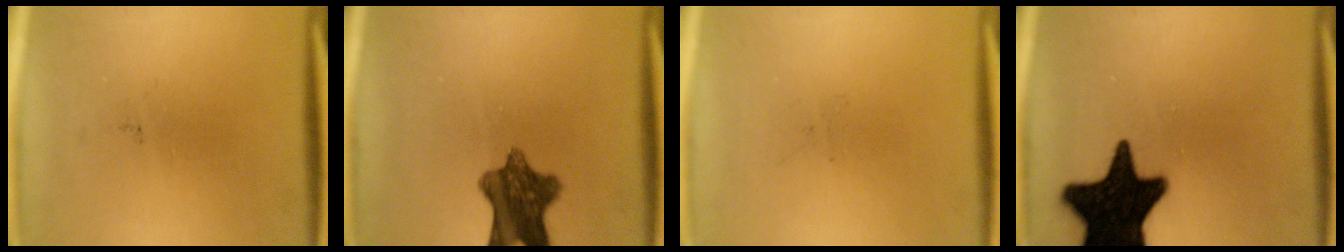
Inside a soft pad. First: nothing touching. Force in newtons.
{"total": 9.3}
{"total": 0.0}
{"total": 19.7}